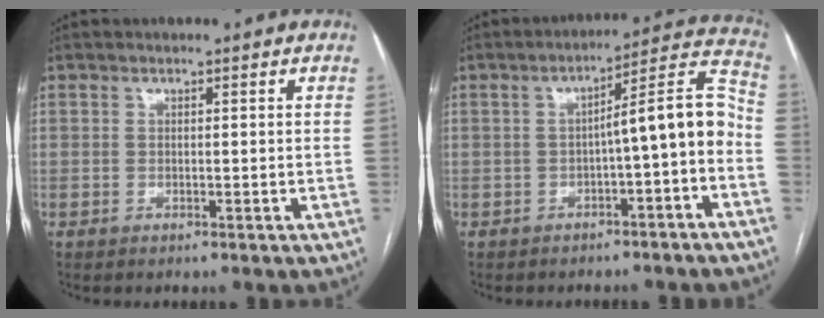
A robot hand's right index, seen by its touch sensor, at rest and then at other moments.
{"total": 9.6, "force": [-2.3, 1.0, 9.3], "torque": [-0.120, 0.042, -0.034]}